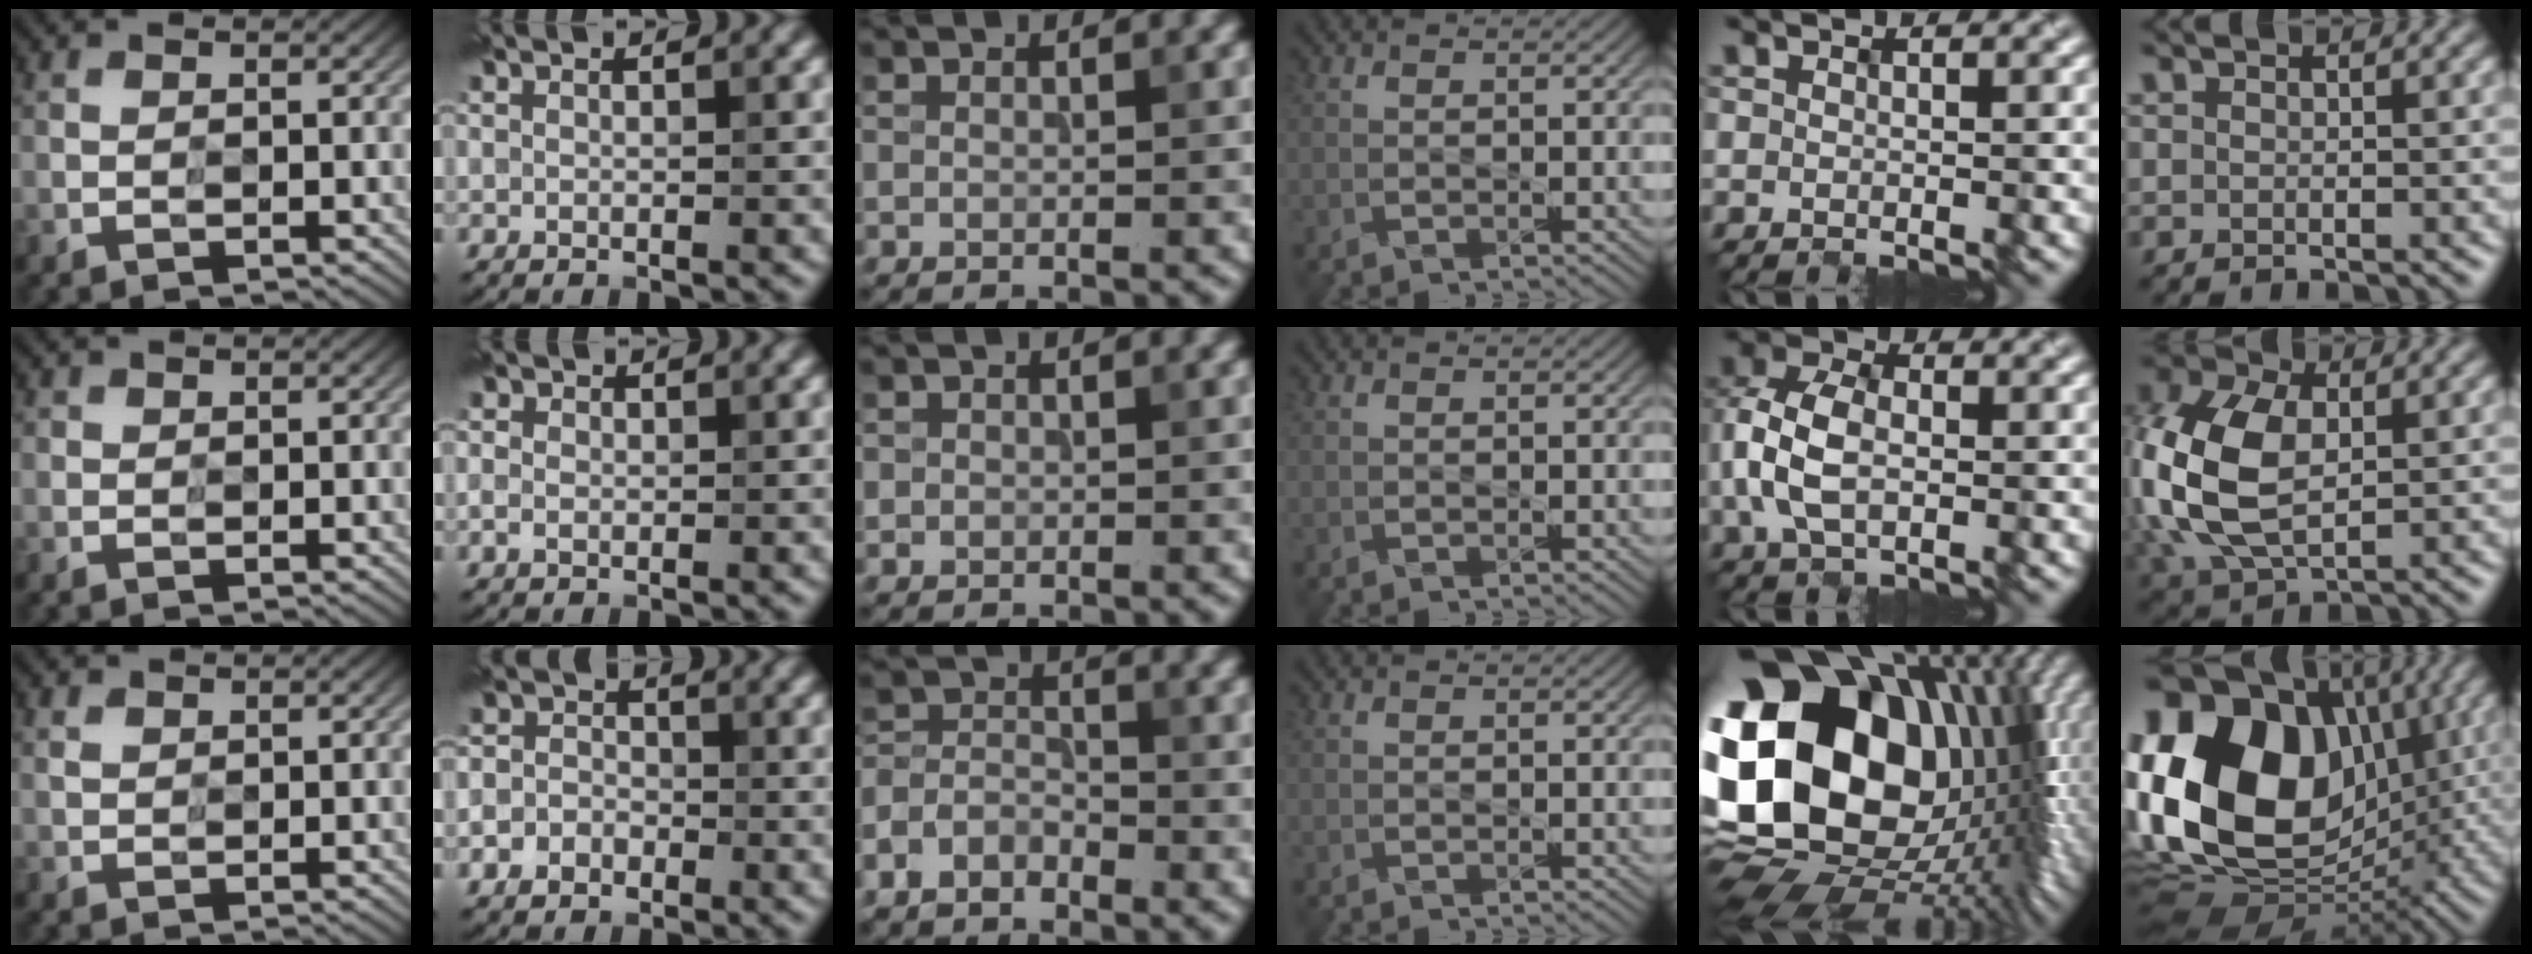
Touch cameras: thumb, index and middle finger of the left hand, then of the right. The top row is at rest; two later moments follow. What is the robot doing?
{"motion": "wipe", "object": "paper plate"}